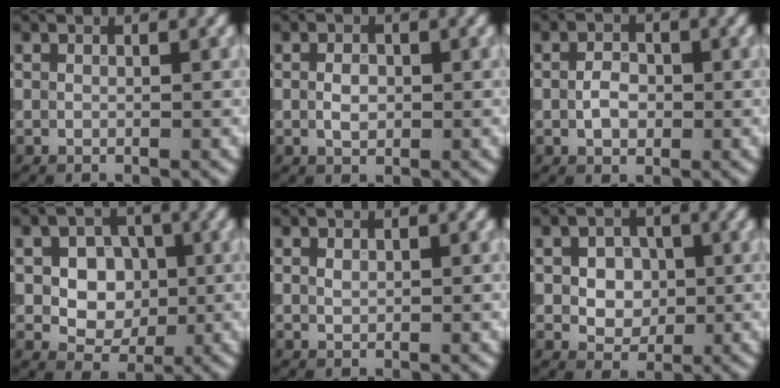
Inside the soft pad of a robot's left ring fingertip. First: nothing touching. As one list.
[{"total": 1.7, "force": [0.0, 1.1, 1.3], "torque": [-0.024, -0.001, -0.001]}, {"total": 2.3, "force": [-0.2, 1.6, 1.7], "torque": [-0.032, 0.002, -0.007]}, {"total": 5.3, "force": [0.4, 4.2, 3.2], "torque": [-0.040, 0.006, -0.006]}, {"total": 0.7, "force": [0.3, 0.4, 0.4], "torque": [-0.011, 0.001, 0.006]}, {"total": 3.5, "force": [0.3, 2.7, 2.2], "torque": [-0.032, 0.004, -0.005]}]